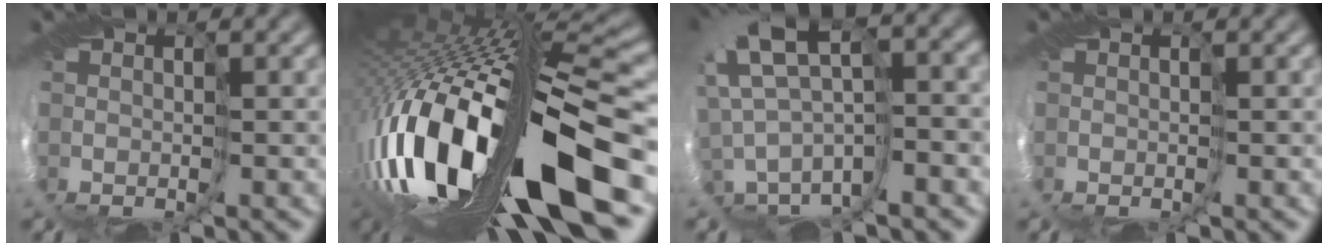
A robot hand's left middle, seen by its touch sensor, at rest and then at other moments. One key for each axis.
{"total": 15.5, "fx": -4.6, "fy": 3.7, "fz": 14.3, "tx": -0.279, "ty": 0.008, "tz": -0.082}
{"total": 5.0, "fx": 2.6, "fy": 0.9, "fz": 4.1, "tx": -0.089, "ty": 0.031, "tz": 0.042}
{"total": 0.0}